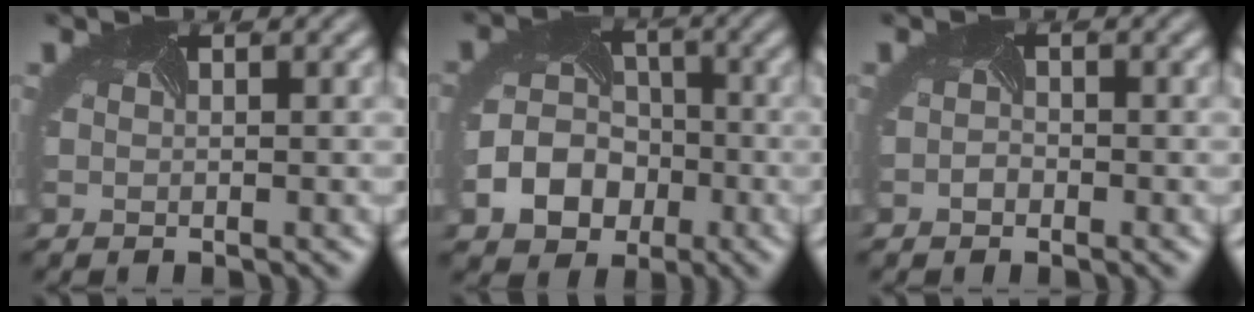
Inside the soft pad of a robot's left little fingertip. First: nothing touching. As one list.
[{"total": 5.9, "force": [-2.2, 4.9, 2.3], "torque": [-0.044, -0.004, -0.042]}, {"total": 0.6, "force": [-0.4, 0.3, -0.4], "torque": [-0.004, 0.003, -0.011]}]